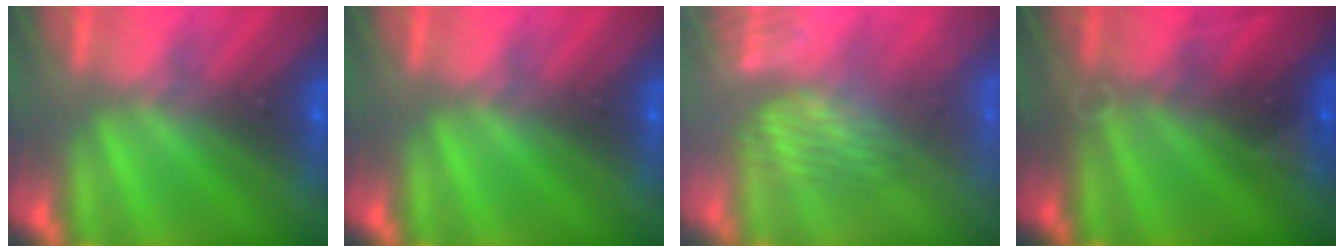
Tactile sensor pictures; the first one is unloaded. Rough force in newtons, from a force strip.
{"total": 0.0}
{"total": 4.0}
{"total": 2.8}